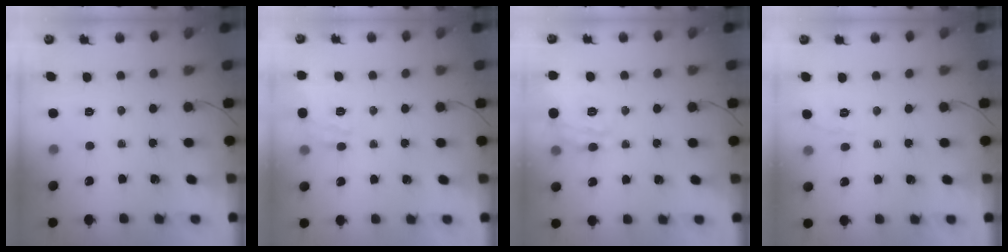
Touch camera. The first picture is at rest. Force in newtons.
{"total": 14.5, "press": 14.4, "slide": 1.7}
{"total": 16.8, "press": 16.7, "slide": 1.6}
{"total": 2.0, "press": 0.6, "slide": 1.9}